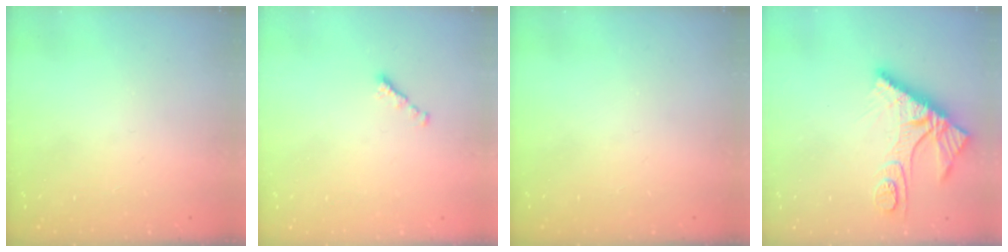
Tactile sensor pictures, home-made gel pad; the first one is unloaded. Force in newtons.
{"total": 1.5, "press": 1.4, "slide": 0.5}
{"total": 0.0}
{"total": 11.8, "press": 11.7, "slide": 1.3}